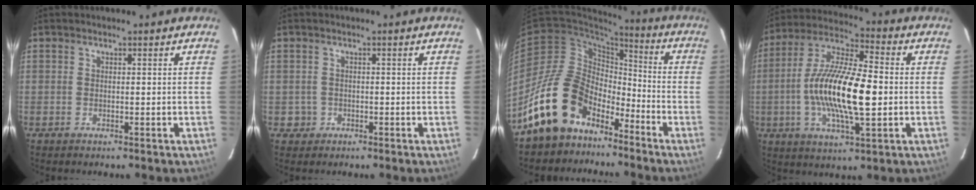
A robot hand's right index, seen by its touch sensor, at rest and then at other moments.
{"total": 2.2, "force": [-0.6, 2.1, 0.0], "torque": [0.000, 0.010, -0.004]}
{"total": 16.5, "force": [-11.5, 9.7, 6.8], "torque": [-0.136, 0.023, -0.191]}
{"total": 17.6, "force": [-1.8, 5.1, 16.8], "torque": [-0.324, 0.002, -0.040]}